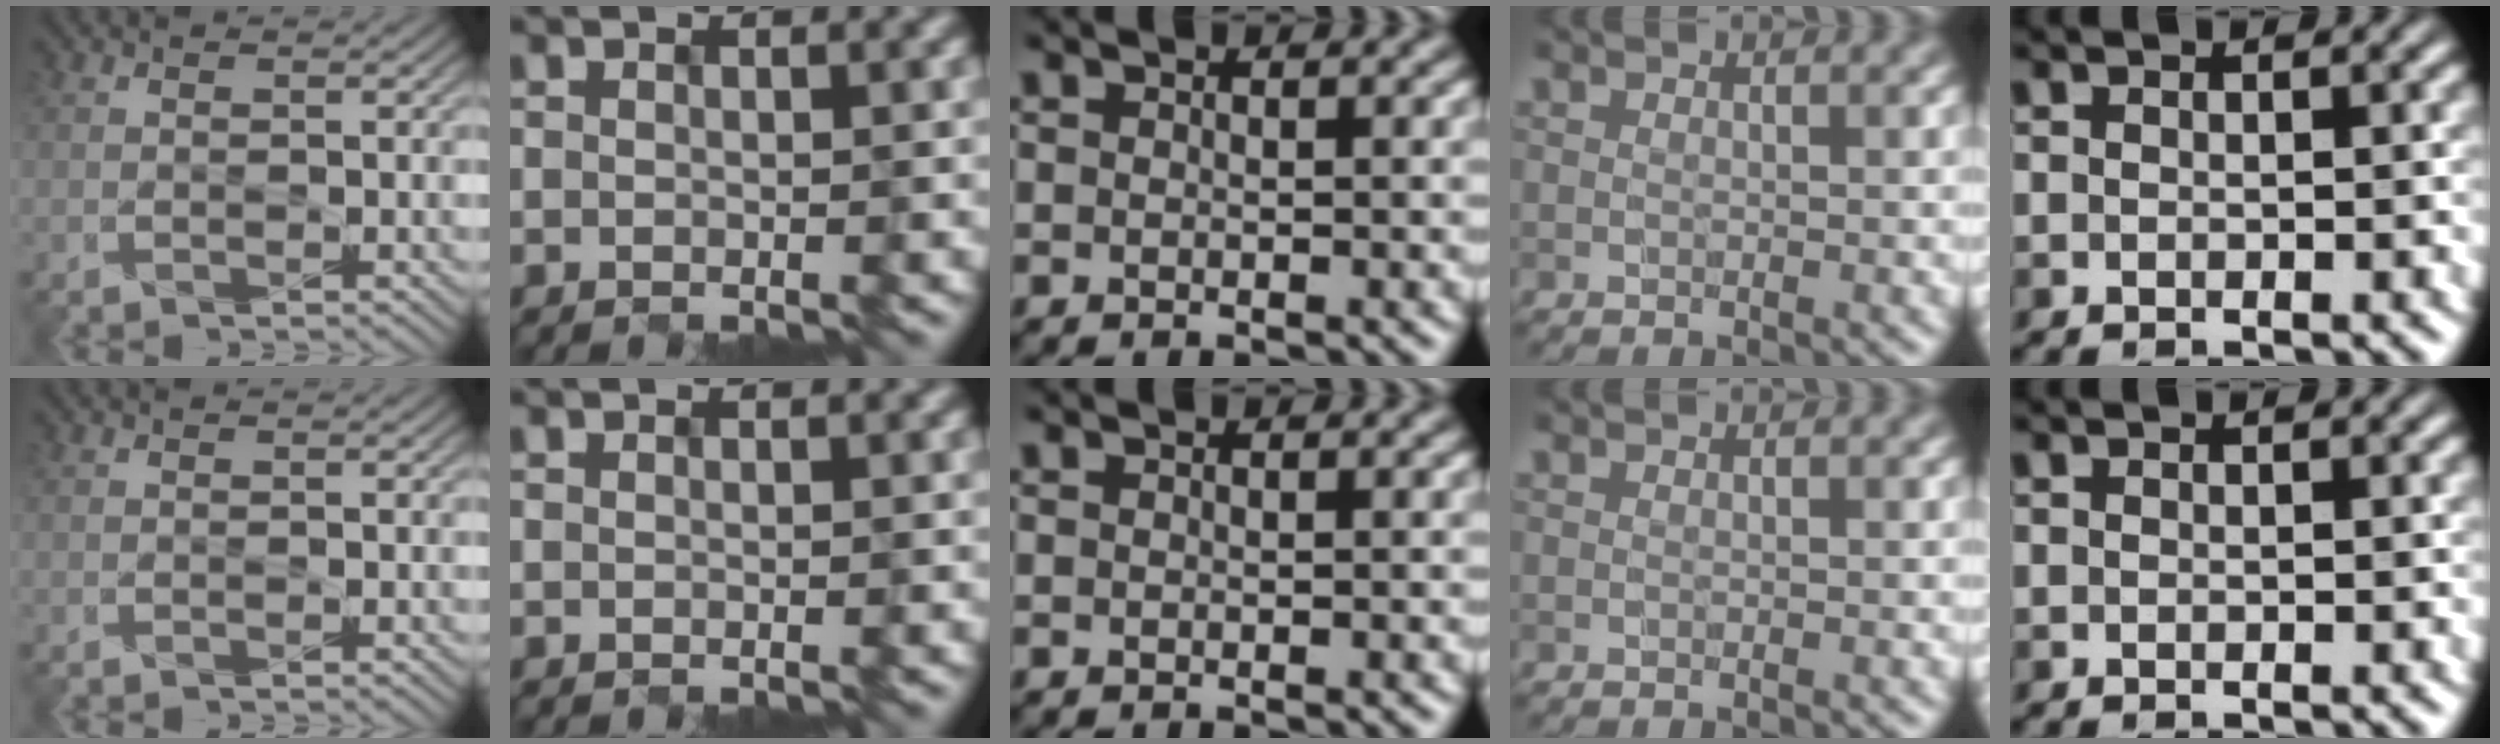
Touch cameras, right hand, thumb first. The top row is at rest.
{}